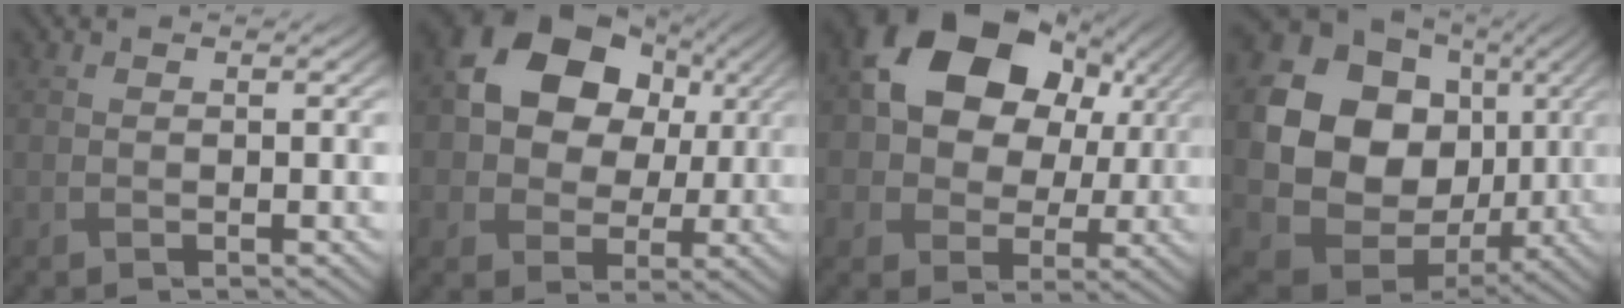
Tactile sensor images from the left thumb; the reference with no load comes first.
{"total": 14.2, "force": [3.5, 10.8, 8.5], "torque": [-0.180, 0.024, 0.054]}
{"total": 17.1, "force": [5.3, 12.7, 10.1], "torque": [-0.213, 0.032, 0.103]}
{"total": 20.4, "force": [2.9, 17.2, 10.6], "torque": [-0.255, -0.019, 0.069]}